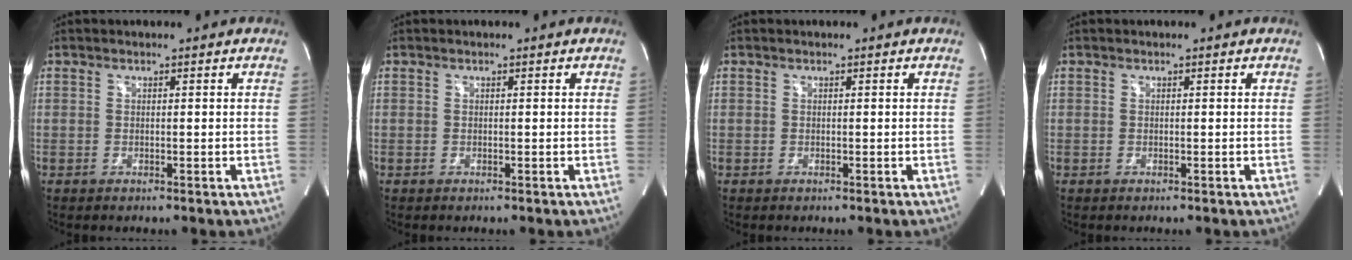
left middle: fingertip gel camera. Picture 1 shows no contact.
{"total": 0.0}
{"total": 0.0}
{"total": 0.0}